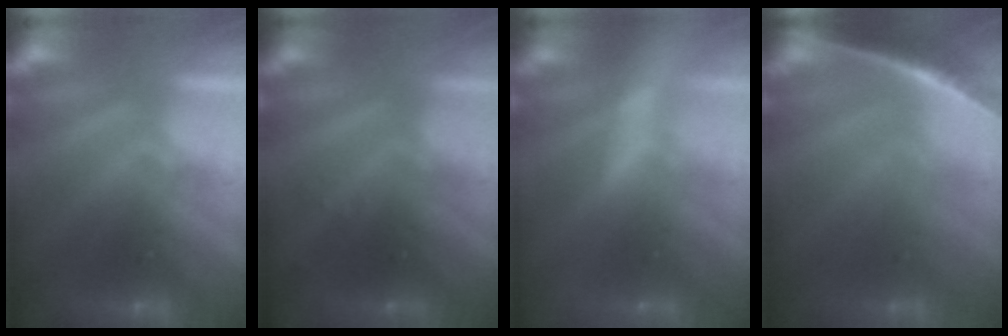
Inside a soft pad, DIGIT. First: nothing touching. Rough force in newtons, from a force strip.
{"total": 2.9}
{"total": 7.5}
{"total": 1.7}